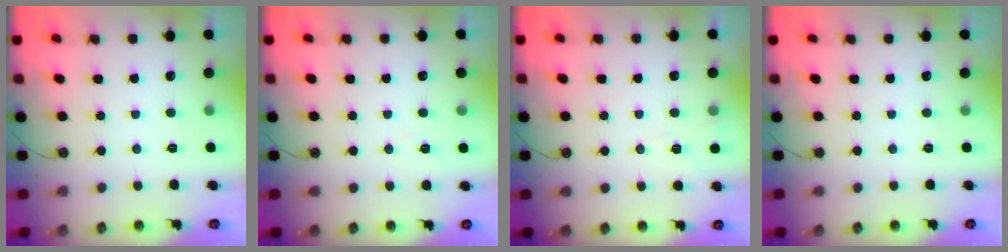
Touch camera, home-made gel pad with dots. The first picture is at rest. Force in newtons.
{"total": 5.0, "press": 3.5, "slide": 3.5}
{"total": 4.3, "press": 4.2, "slide": 1.0}
{"total": 0.0}